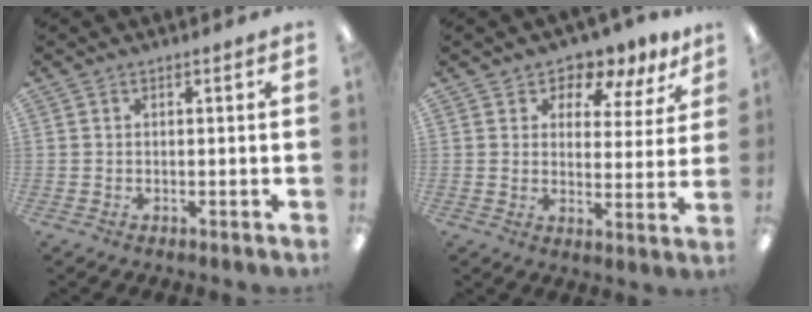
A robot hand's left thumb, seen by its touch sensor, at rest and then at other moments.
{"total": 6.5, "force": [5.6, 2.8, 1.7], "torque": [-0.025, -0.049, 0.095]}